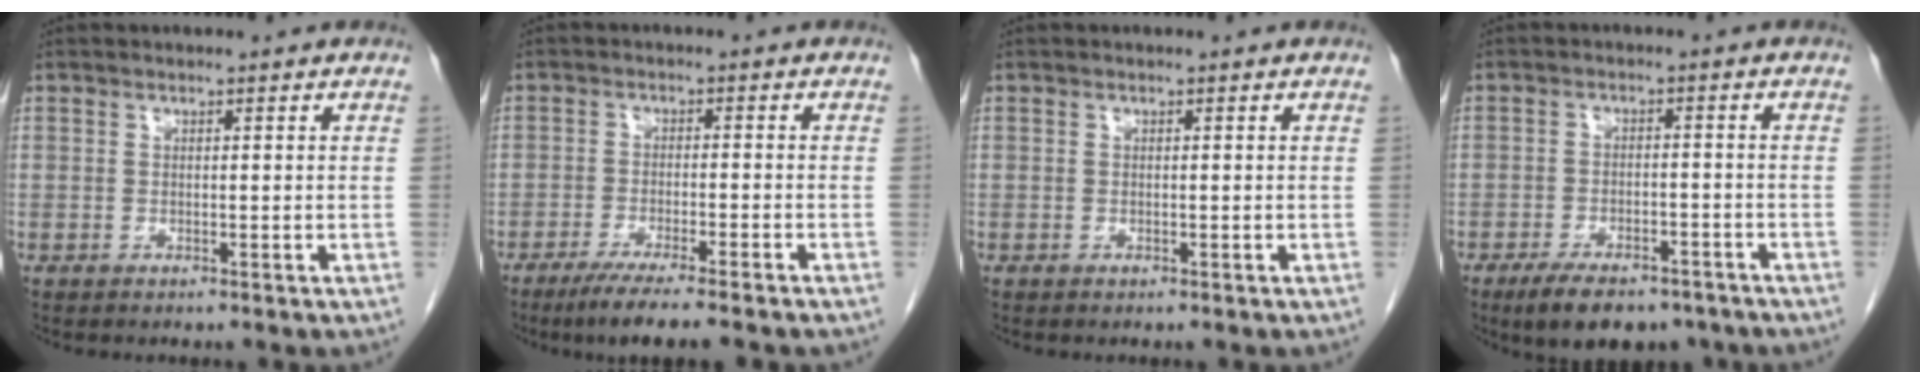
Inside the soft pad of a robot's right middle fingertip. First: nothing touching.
{"total": 8.0, "force": [-6.2, -0.1, 5.0], "torque": [-0.073, -0.018, -0.095]}
{"total": 0.0}
{"total": 9.7, "force": [-7.4, 3.8, 4.9], "torque": [-0.074, -0.002, -0.111]}